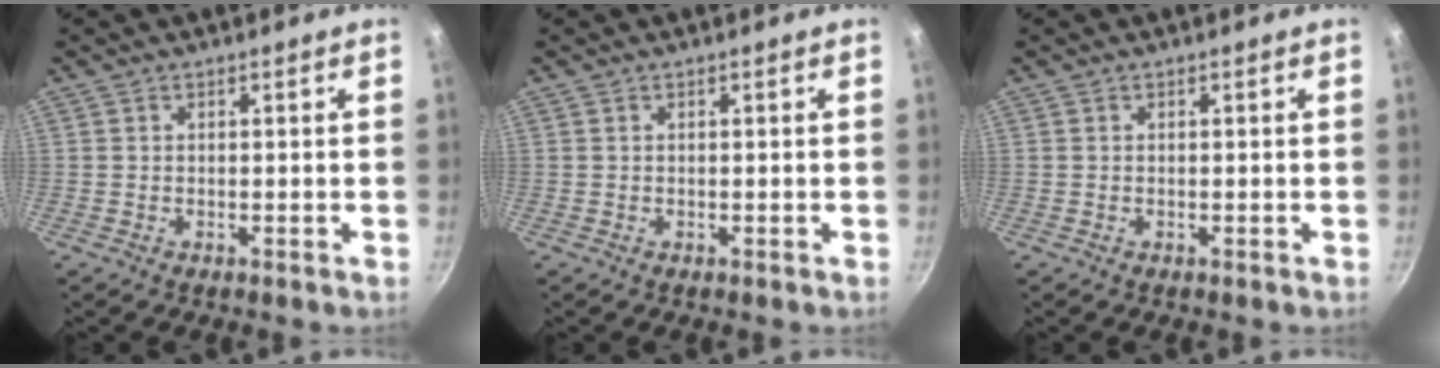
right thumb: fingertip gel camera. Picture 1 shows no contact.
{"total": 0.0}
{"total": 0.0}